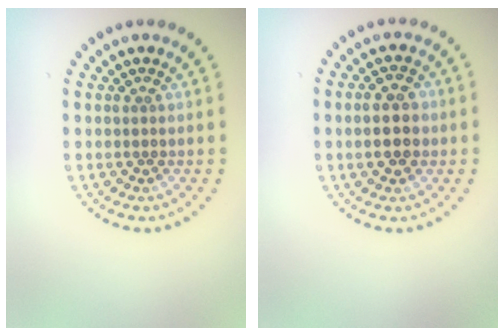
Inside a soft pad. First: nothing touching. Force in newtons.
{"total": 3.1, "press": 3.1, "slide": 0.2}